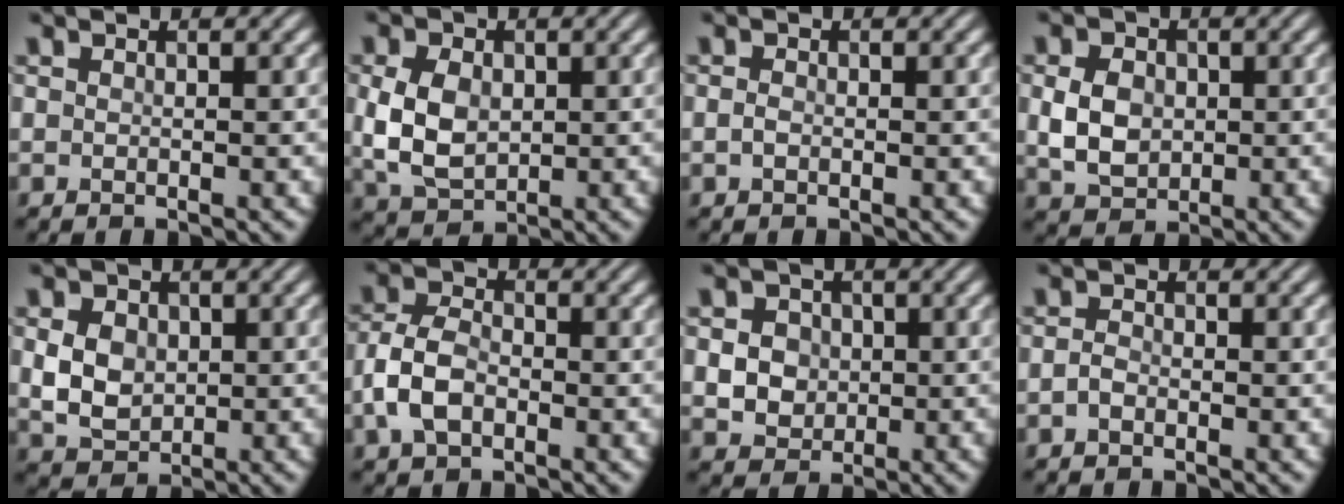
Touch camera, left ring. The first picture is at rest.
{"total": 5.2, "force": [0.2, 3.7, 3.6], "torque": [-0.081, -0.001, 0.007]}
{"total": 0.7, "force": [-0.2, 0.4, 0.5], "torque": [-0.012, 0.000, -0.005]}
{"total": 4.2, "force": [0.1, 3.3, 2.6], "torque": [-0.059, -0.003, 0.001]}
{"total": 4.0, "force": [0.3, 3.1, 2.5], "torque": [-0.055, -0.004, 0.006]}
{"total": 4.1, "force": [-1.4, 2.6, 2.8], "torque": [-0.061, 0.006, -0.036]}
{"total": 3.3, "force": [0.1, 2.9, 1.6], "torque": [-0.032, -0.004, 0.000]}
{"total": 1.0, "force": [-0.4, 0.6, 0.6], "torque": [-0.014, 0.001, -0.012]}